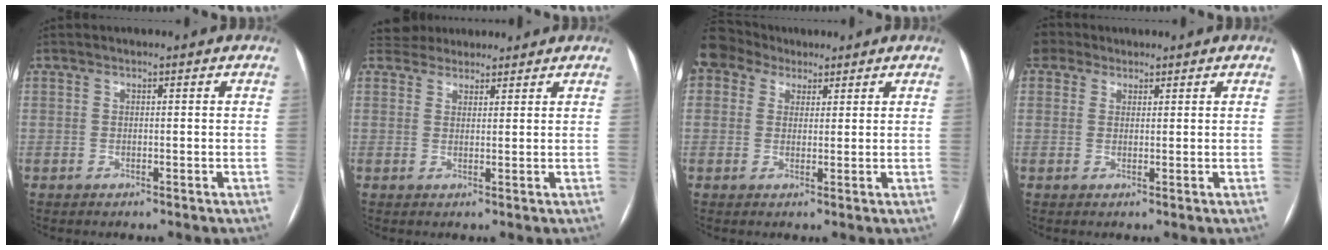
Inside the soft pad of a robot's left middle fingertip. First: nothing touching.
{"total": 5.3, "force": [4.9, 2.0, 0.3], "torque": [0.000, 0.029, 0.073]}
{"total": 6.1, "force": [4.6, 3.8, 1.0], "torque": [-0.028, 0.034, 0.091]}
{"total": 2.4, "force": [2.0, 1.3, -0.4], "torque": [0.000, 0.015, 0.040]}